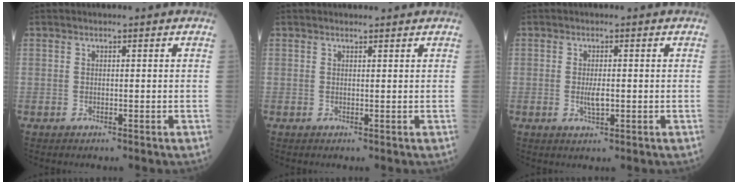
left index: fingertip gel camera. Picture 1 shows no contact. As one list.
[{"total": 0.9, "force": [0.9, 0.1, -0.1], "torque": [-0.002, 0.001, 0.015]}, {"total": 2.2, "force": [-0.4, 0.6, 2.0], "torque": [-0.039, -0.001, -0.005]}]